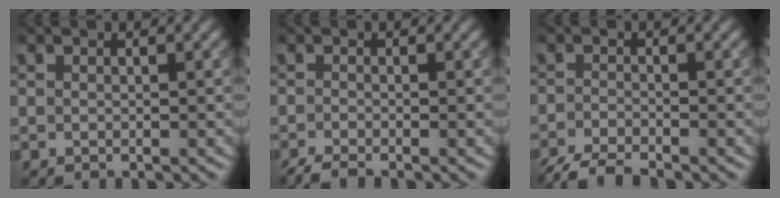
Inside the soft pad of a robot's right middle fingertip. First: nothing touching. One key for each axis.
{"total": 1.9, "fx": -1.6, "fy": 0.2, "fz": 1.0, "tx": -0.017, "ty": -0.007, "tz": -0.035}
{"total": 3.7, "fx": -3.2, "fy": 0.5, "fz": 1.6, "tx": -0.028, "ty": -0.009, "tz": -0.068}